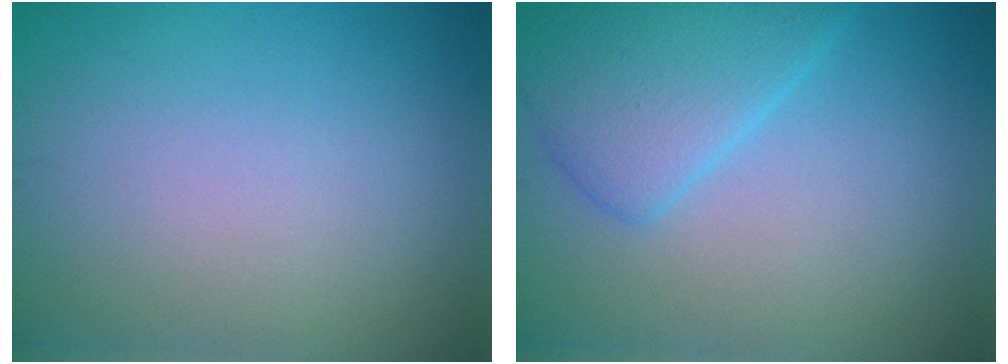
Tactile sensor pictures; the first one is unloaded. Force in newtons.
{"total": 4.9, "press": 4.9, "slide": 0.1}